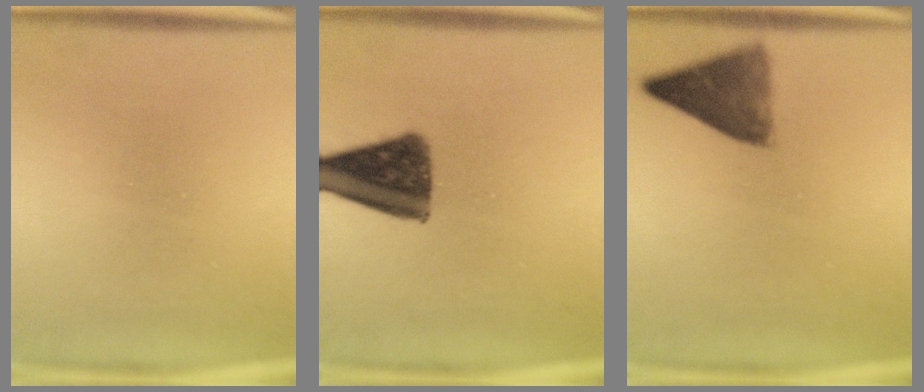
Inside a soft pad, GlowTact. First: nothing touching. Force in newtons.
{"total": 12.0}
{"total": 7.1}